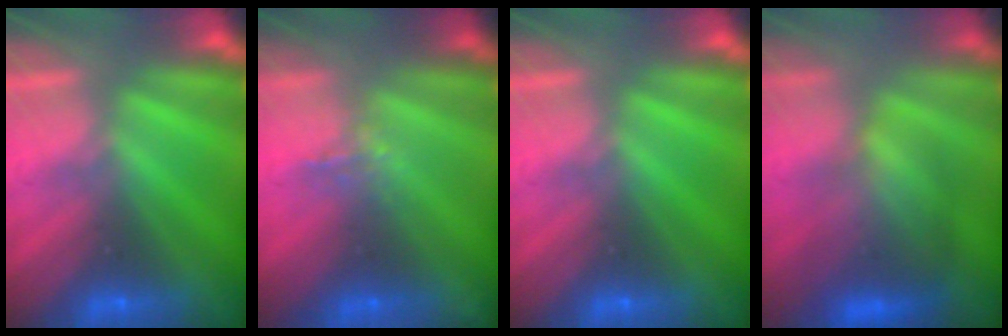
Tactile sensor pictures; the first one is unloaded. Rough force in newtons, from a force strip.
{"total": 1.2}
{"total": 0.0}
{"total": 3.7}